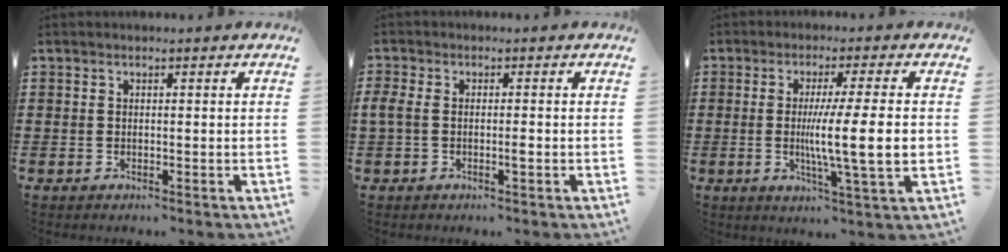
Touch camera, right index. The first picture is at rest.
{"total": 2.3, "force": [-0.5, 0.8, 2.1], "torque": [-0.046, 0.000, -0.012]}
{"total": 10.2, "force": [-0.8, 0.4, 10.2], "torque": [-0.181, -0.016, -0.021]}